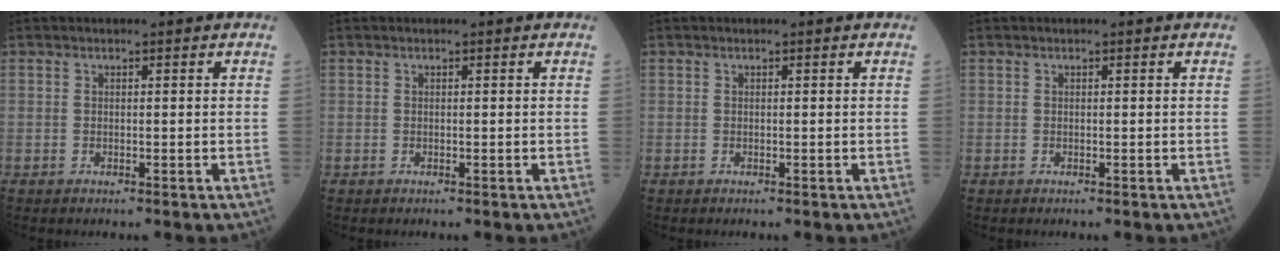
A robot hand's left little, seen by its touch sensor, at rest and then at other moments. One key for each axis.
{"total": 0.0}
{"total": 0.0}
{"total": 0.0}